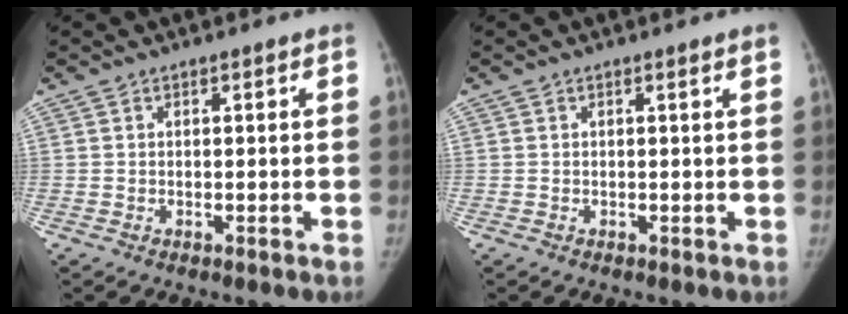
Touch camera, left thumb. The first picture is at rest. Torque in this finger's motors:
{"motor_torque": [0.17, 0.12, 0.10, -0.16, 0.06]}